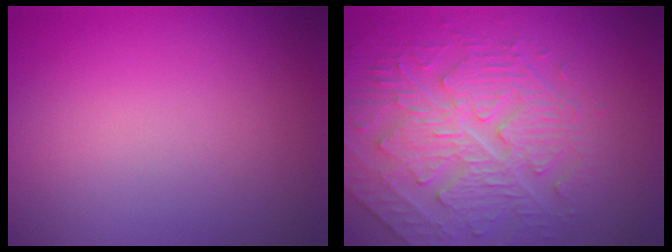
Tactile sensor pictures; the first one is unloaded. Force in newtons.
{"total": 4.6, "press": 4.6, "slide": 0.1}